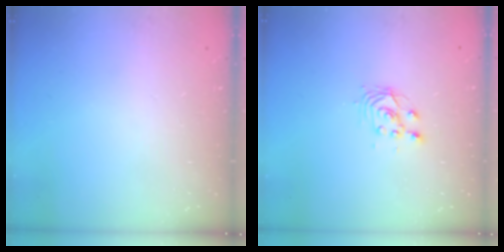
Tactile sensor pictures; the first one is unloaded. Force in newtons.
{"total": 3.1, "press": 3.0, "slide": 0.3}